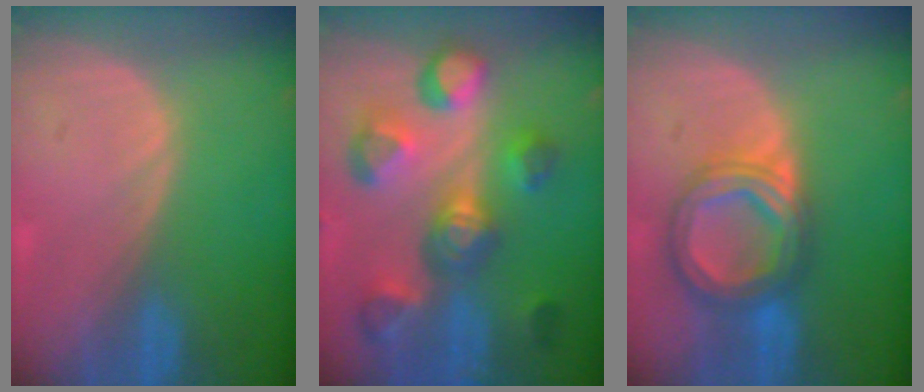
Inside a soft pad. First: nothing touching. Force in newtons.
{"total": 11.1, "press": 10.1, "slide": 4.7}
{"total": 7.8, "press": 7.8, "slide": 0.5}